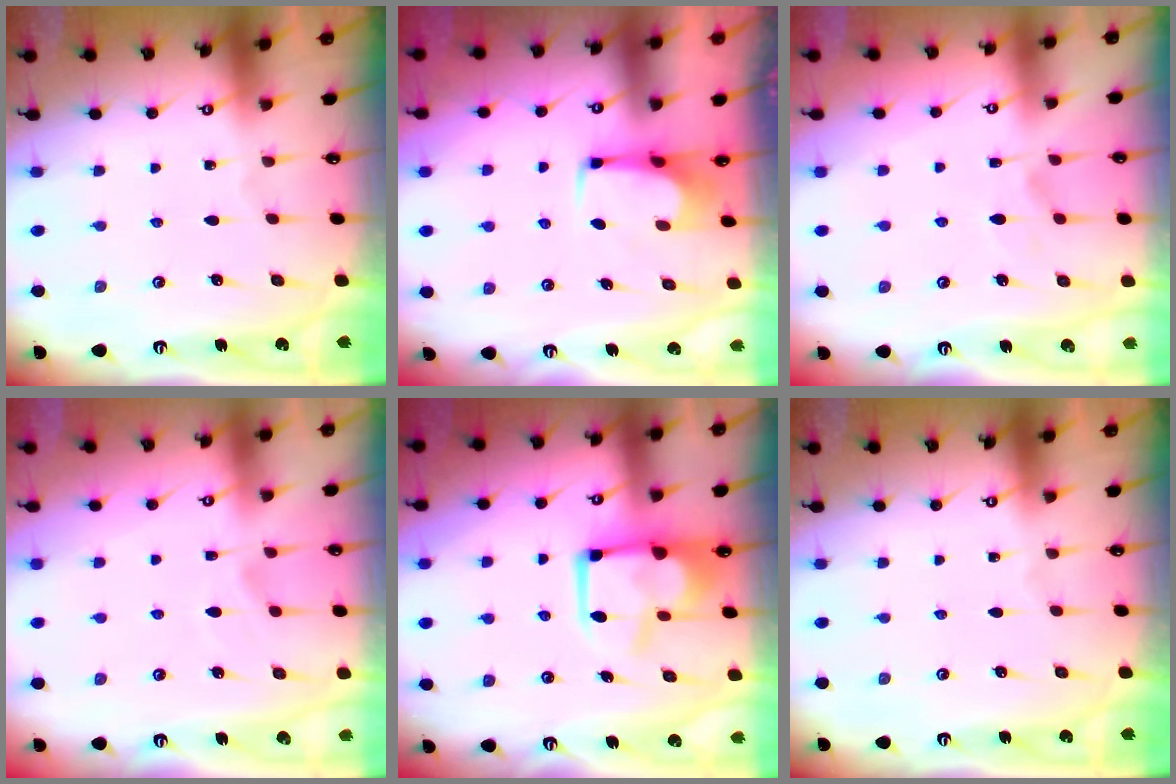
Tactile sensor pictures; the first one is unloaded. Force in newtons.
{"total": 0.7, "press": 0.6, "slide": 0.3}
{"total": 1.4, "press": 0.8, "slide": 1.1}
{"total": 2.6, "press": 2.4, "slide": 1.0}
{"total": 6.3, "press": 6.3, "slide": 1.0}
{"total": 0.0}